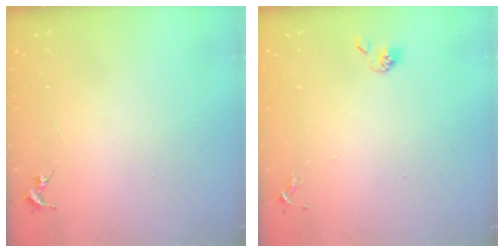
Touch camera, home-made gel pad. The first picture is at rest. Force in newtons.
{"total": 5.5, "press": 5.4, "slide": 0.9}